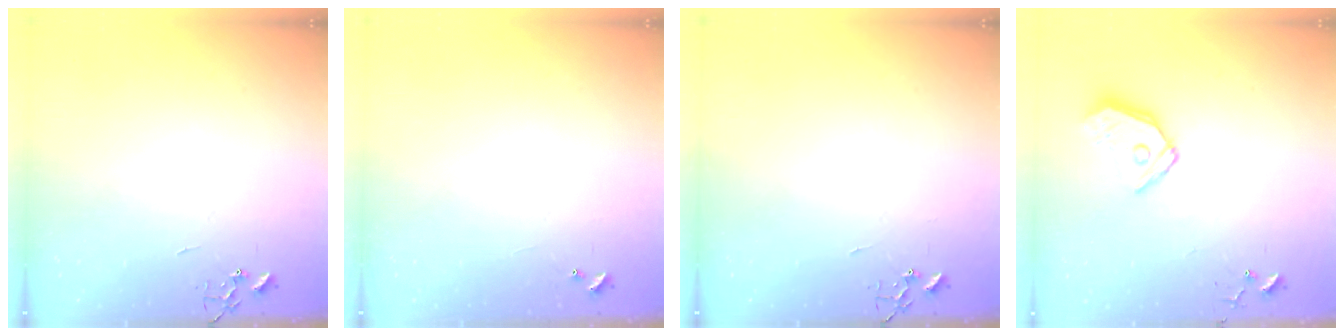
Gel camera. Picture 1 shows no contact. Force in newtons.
{"total": 4.7, "press": 4.7, "slide": 0.4}
{"total": 0.0}
{"total": 12.4, "press": 12.2, "slide": 1.9}